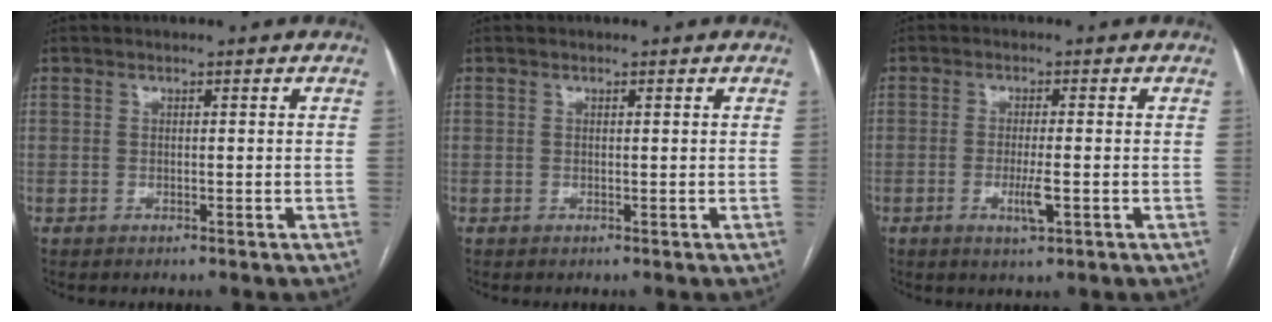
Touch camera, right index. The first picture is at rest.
{"total": 0.0}
{"total": 3.6, "force": [-1.2, 0.4, 3.4], "torque": [-0.065, -0.007, -0.018]}